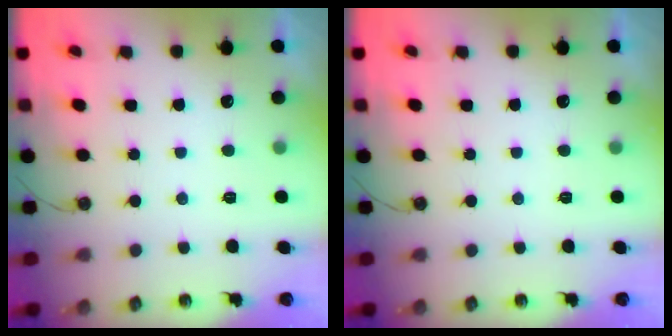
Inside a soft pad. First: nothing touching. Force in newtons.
{"total": 0.0}